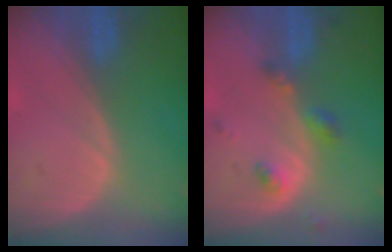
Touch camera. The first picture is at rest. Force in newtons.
{"total": 4.0, "press": 4.0, "slide": 0.9}